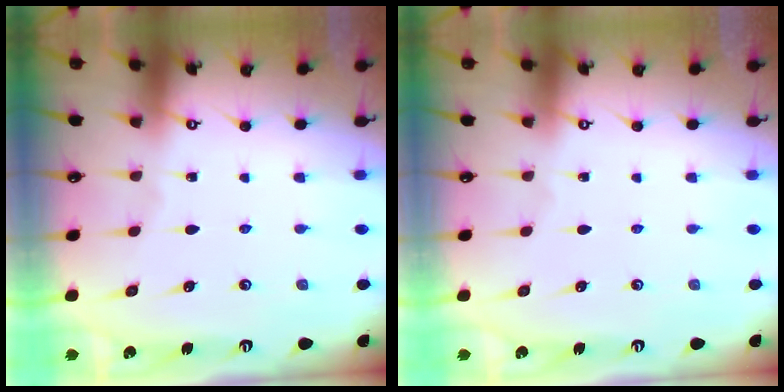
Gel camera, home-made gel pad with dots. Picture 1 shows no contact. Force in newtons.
{"total": 0.0}